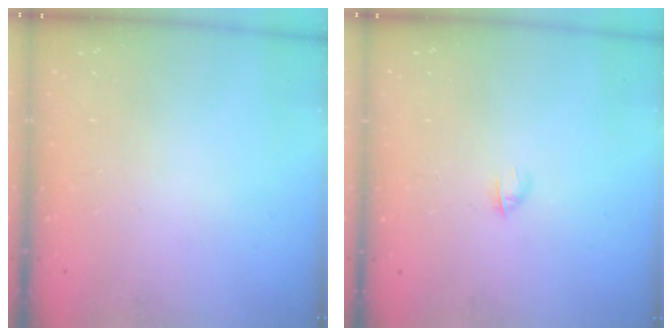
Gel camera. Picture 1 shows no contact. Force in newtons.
{"total": 2.8, "press": 2.7, "slide": 0.8}